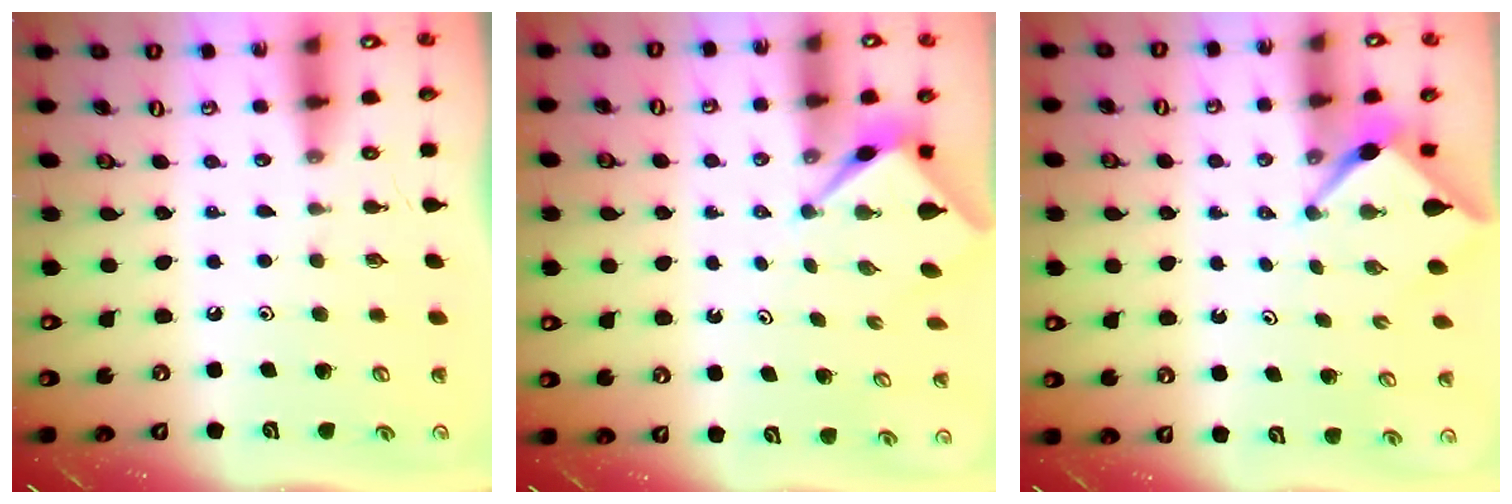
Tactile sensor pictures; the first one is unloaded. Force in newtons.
{"total": 2.7, "press": 2.7, "slide": 0.1}
{"total": 2.6, "press": 2.6, "slide": 0.3}